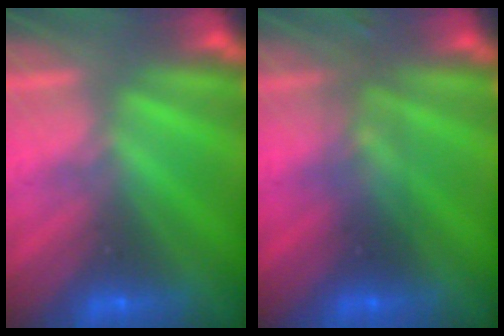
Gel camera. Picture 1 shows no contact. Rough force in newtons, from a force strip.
{"total": 2.8}